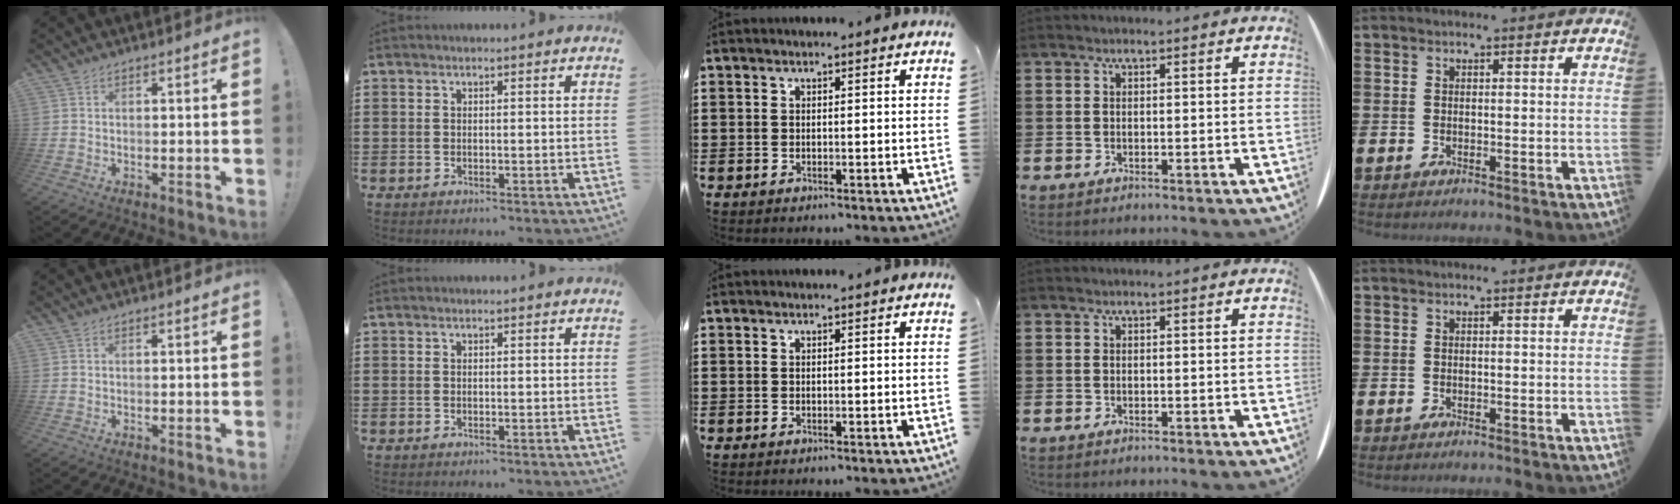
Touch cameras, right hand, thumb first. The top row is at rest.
{}